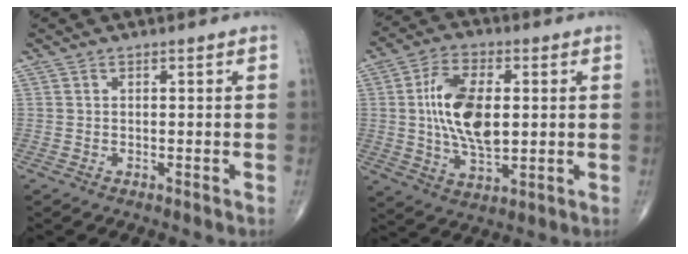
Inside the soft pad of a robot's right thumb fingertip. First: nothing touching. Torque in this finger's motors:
{"motor_torque": [1.45, 2.03, 1.42, 0.09, 0.18]}